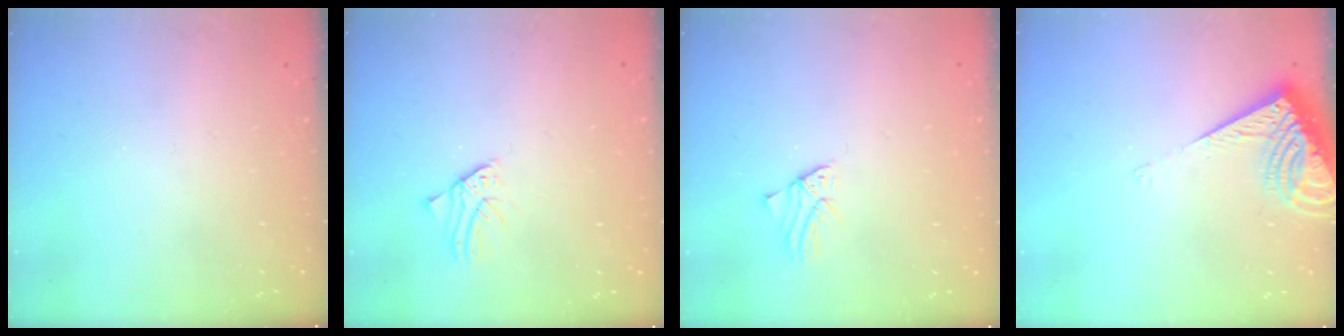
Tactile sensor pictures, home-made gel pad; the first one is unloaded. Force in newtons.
{"total": 1.3, "press": 1.3, "slide": 0.0}
{"total": 1.1, "press": 1.1, "slide": 0.2}
{"total": 9.5, "press": 9.5, "slide": 1.2}